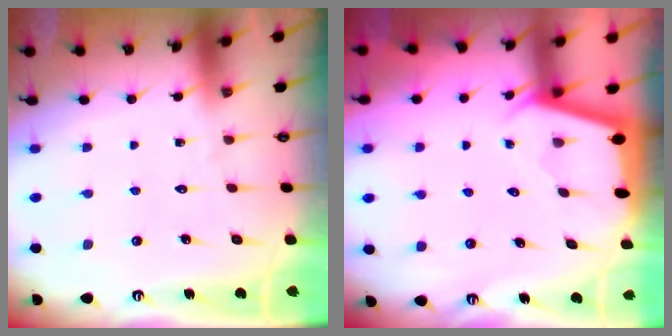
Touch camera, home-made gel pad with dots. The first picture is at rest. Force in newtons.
{"total": 2.4, "press": 2.4, "slide": 0.2}